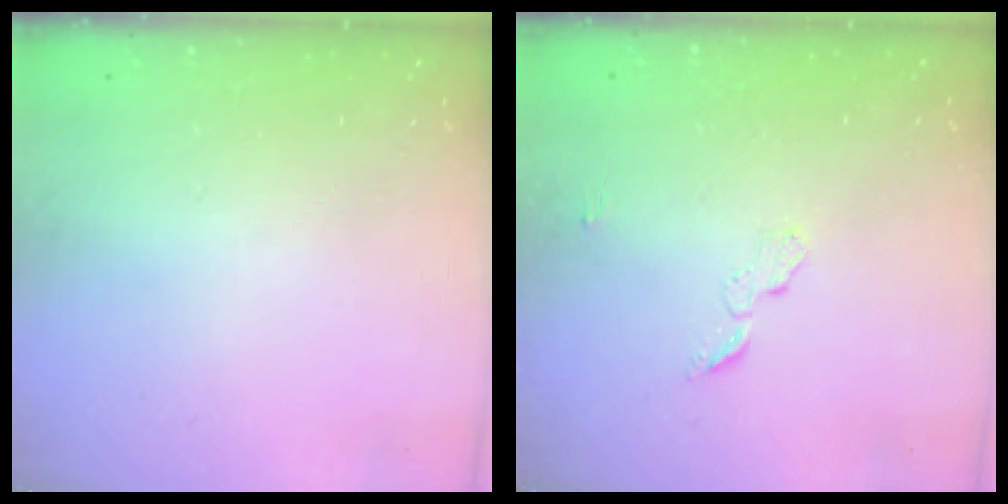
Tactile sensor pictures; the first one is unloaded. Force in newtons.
{"total": 4.7, "press": 4.7, "slide": 0.4}